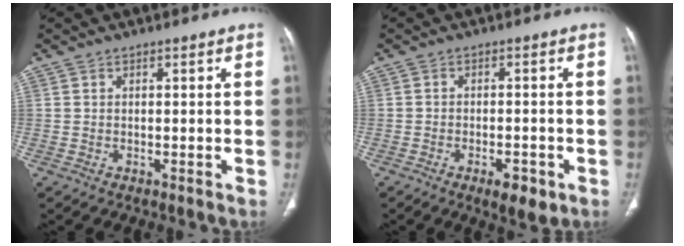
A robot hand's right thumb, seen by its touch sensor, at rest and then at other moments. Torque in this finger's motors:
{"motor_torque": [-0.37, 0.03, -0.24, 0.02, 0.00]}